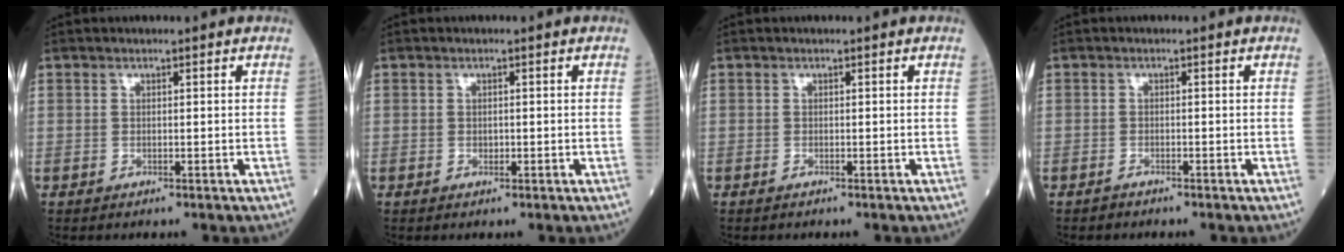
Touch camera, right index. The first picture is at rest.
{"total": 0.6, "force": [-0.1, 0.5, 0.4], "torque": [-0.004, 0.001, -0.002]}
{"total": 0.0}
{"total": 0.8, "force": [-0.7, 0.2, 0.1], "torque": [-0.006, -0.002, -0.014]}